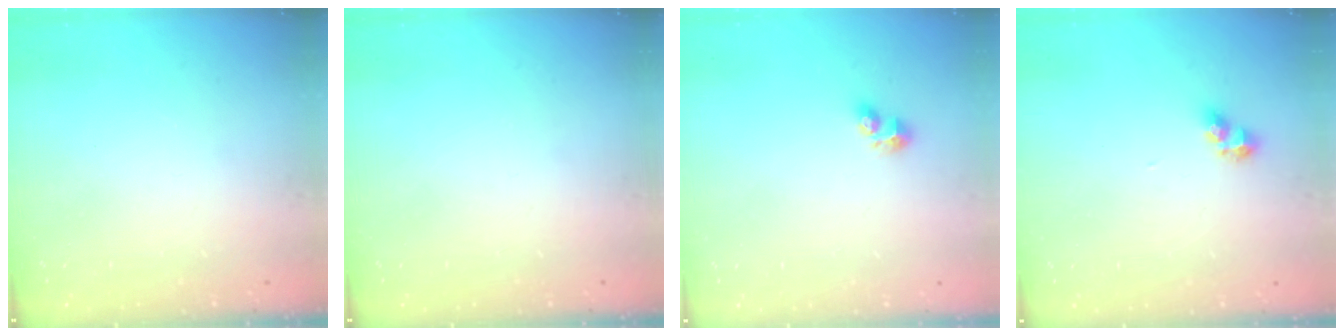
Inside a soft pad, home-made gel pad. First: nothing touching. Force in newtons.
{"total": 0.0}
{"total": 1.6, "press": 1.5, "slide": 0.6}
{"total": 4.6, "press": 4.6, "slide": 0.1}